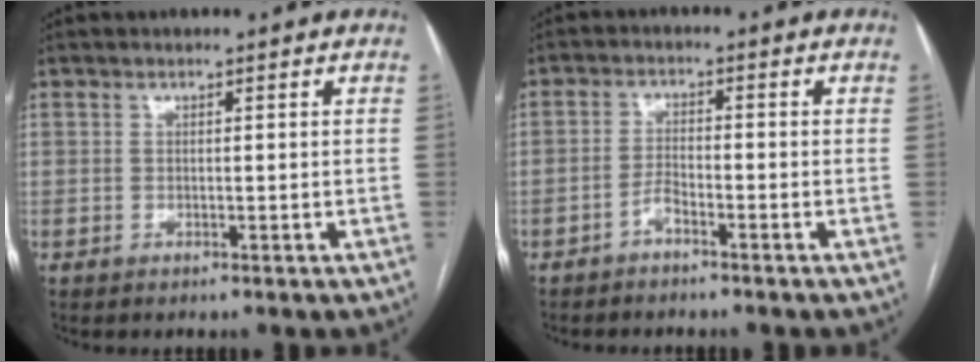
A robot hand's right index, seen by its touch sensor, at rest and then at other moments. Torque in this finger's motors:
{"motor_torque": [0.05, 0.02, -0.16, -0.03]}